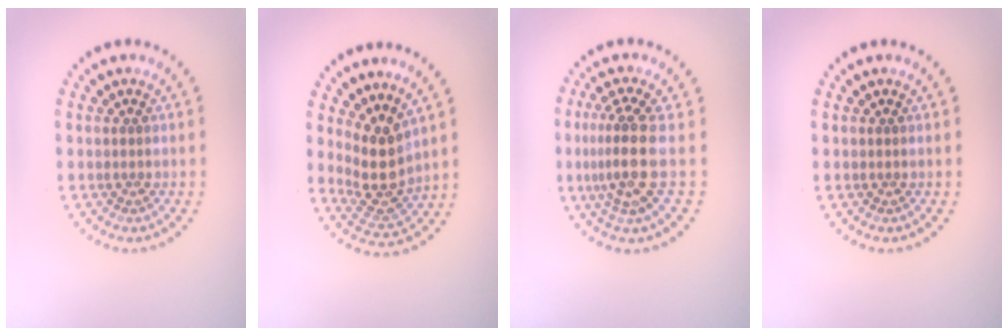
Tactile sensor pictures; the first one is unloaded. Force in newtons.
{"total": 3.7, "press": 2.8, "slide": 2.4}
{"total": 3.9, "press": 3.0, "slide": 2.5}
{"total": 0.0}